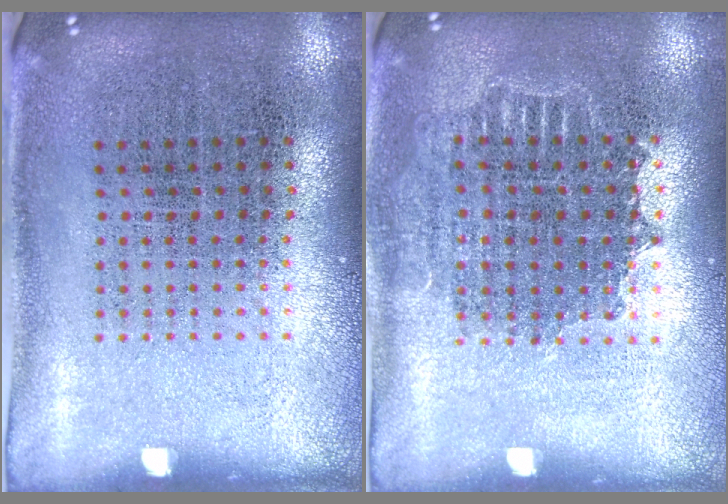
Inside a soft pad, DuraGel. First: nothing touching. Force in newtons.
{"total": 1.2, "press": 1.1, "slide": 0.5}